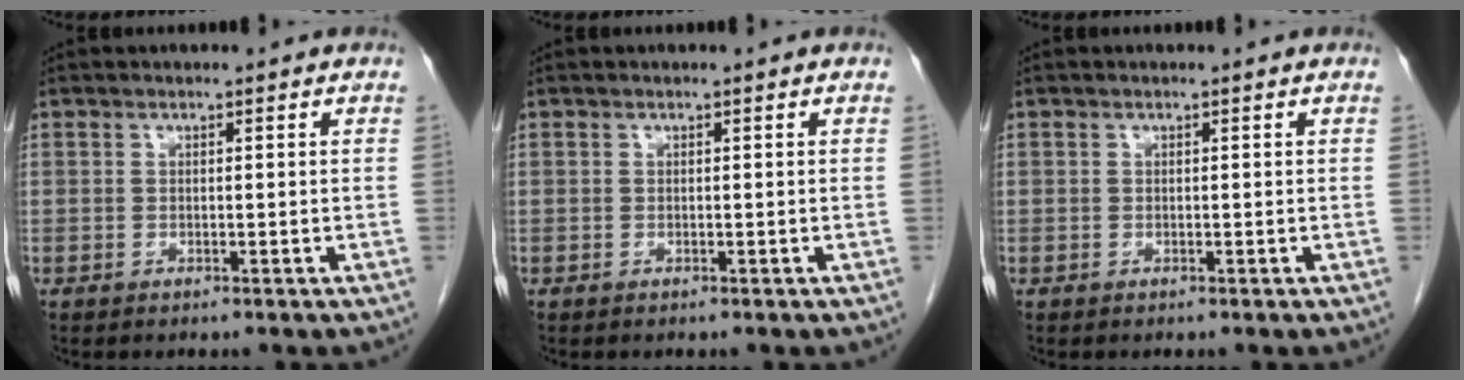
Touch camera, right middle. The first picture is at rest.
{"total": 0.0}
{"total": 0.0}